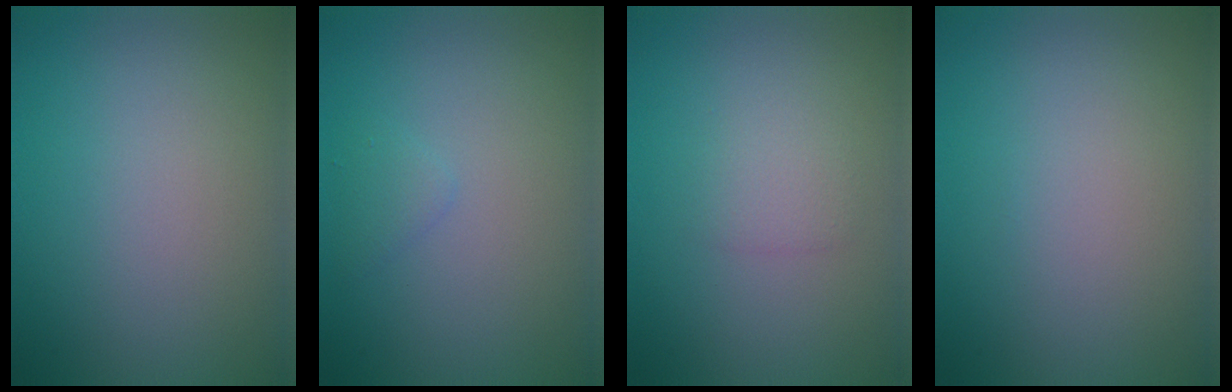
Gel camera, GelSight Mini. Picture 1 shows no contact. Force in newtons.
{"total": 0.9, "press": 0.9, "slide": 0.0}
{"total": 1.4, "press": 1.4, "slide": 0.0}
{"total": 0.0}